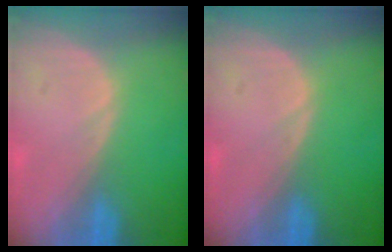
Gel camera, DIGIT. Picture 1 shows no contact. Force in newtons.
{"total": 0.0}